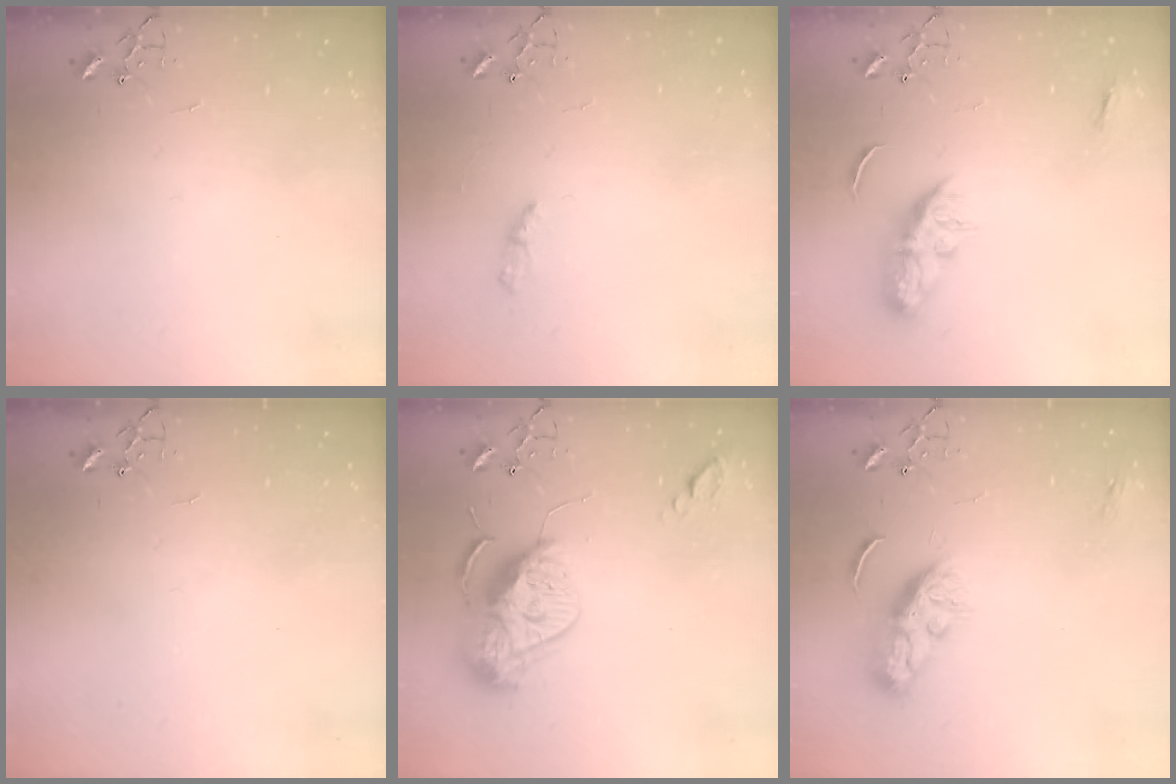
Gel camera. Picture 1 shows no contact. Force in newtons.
{"total": 4.2, "press": 4.2, "slide": 0.5}
{"total": 9.3, "press": 9.3, "slide": 0.1}
{"total": 0.0}
{"total": 15.3, "press": 15.3, "slide": 1.3}
{"total": 8.8, "press": 8.8, "slide": 0.5}